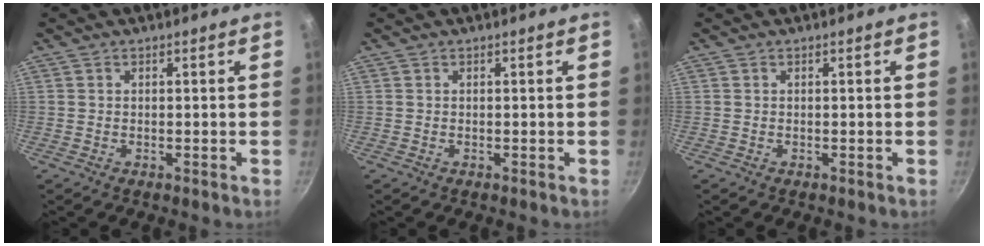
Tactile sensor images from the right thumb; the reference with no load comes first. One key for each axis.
{"total": 0.0}
{"total": 0.0}